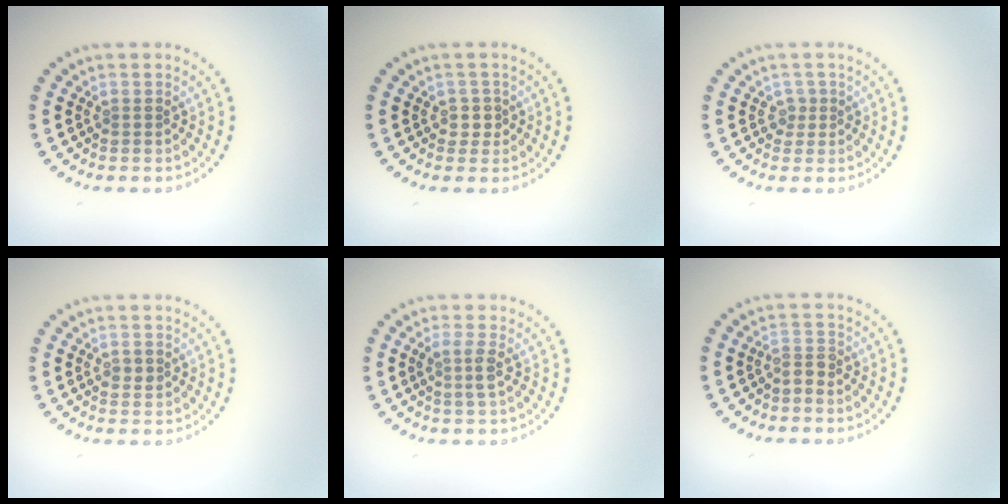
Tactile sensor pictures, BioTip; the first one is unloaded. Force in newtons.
{"total": 1.2, "press": 1.0, "slide": 0.7}
{"total": 1.2, "press": 0.9, "slide": 0.8}
{"total": 1.2, "press": 1.2, "slide": 0.1}
{"total": 1.7, "press": 1.4, "slide": 0.8}
{"total": 1.5, "press": 0.9, "slide": 1.1}